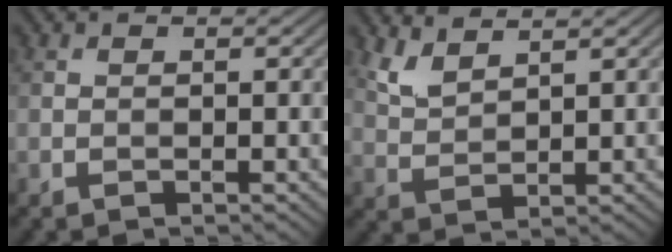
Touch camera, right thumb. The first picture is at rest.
{"total": 3.6, "force": [2.8, 1.1, 2.0], "torque": [-0.056, -0.001, 0.067]}